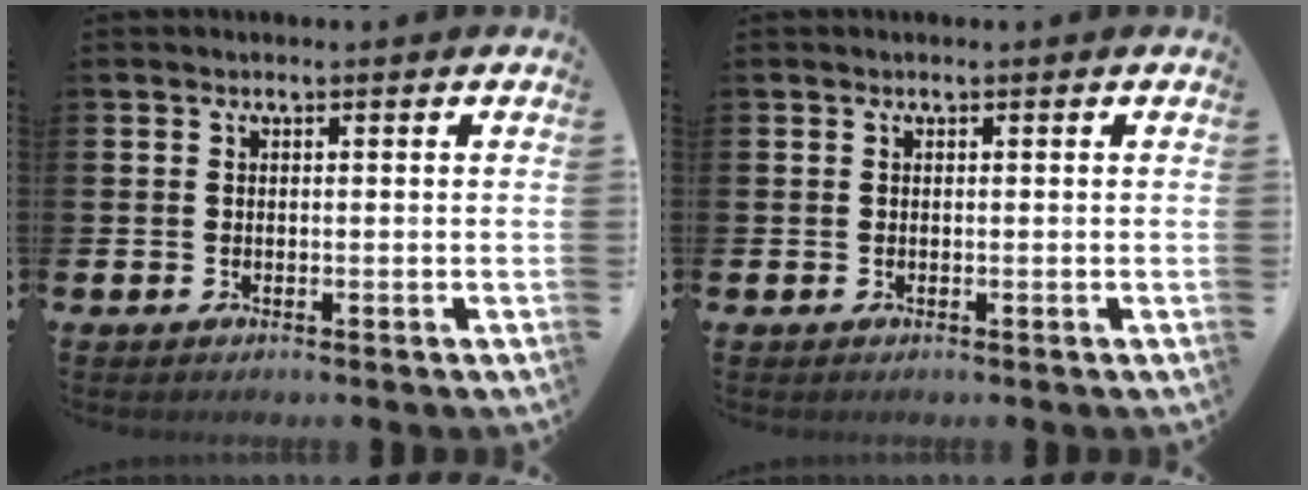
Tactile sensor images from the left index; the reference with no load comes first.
{"total": 0.0}